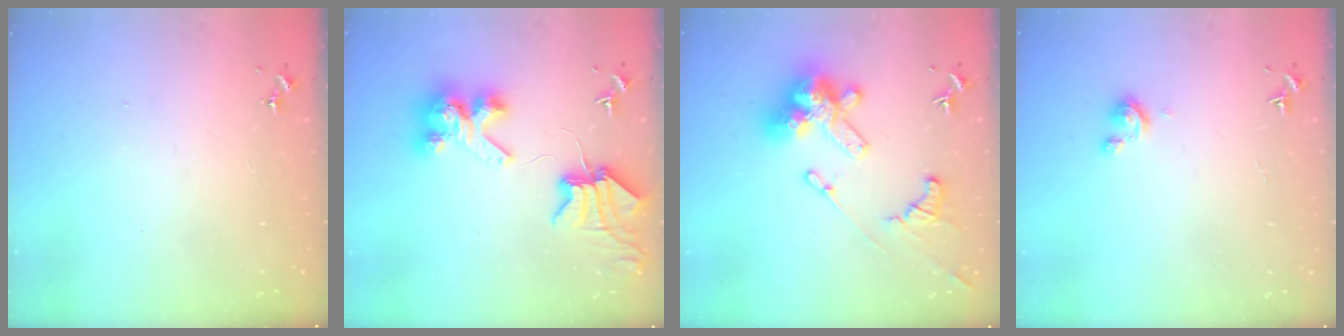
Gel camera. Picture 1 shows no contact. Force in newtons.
{"total": 9.0, "press": 8.9, "slide": 1.2}
{"total": 19.4, "press": 19.3, "slide": 1.9}
{"total": 2.9, "press": 2.9, "slide": 0.3}